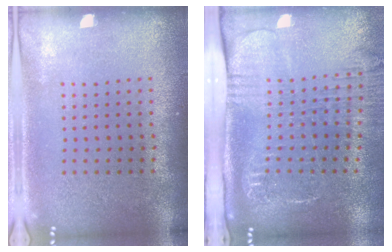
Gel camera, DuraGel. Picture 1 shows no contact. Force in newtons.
{"total": 2.6, "press": 2.0, "slide": 1.7}